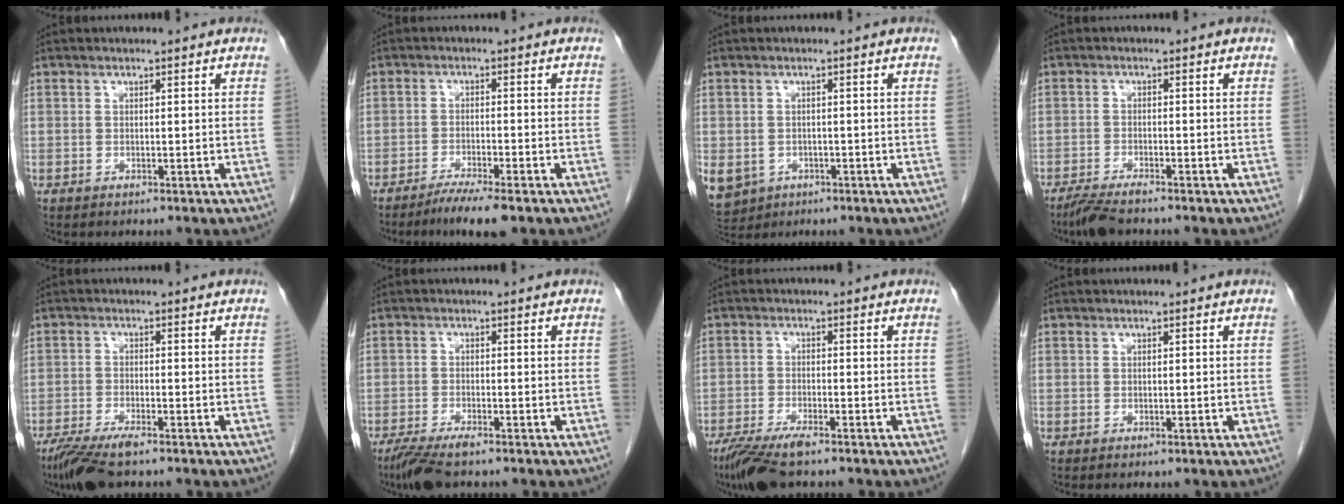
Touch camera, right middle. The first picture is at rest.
{"total": 5.4, "force": [-4.0, 0.1, 3.6], "torque": [-0.058, -0.012, -0.067]}
{"total": 12.4, "force": [-5.0, 10.2, 4.8], "torque": [-0.152, -0.008, -0.062]}
{"total": 3.8, "force": [-3.2, 0.2, 2.0], "torque": [-0.041, -0.011, -0.061]}
{"total": 6.5, "force": [-4.9, 1.0, 4.2], "torque": [-0.076, -0.016, -0.086]}
{"total": 5.3, "force": [-4.0, 0.9, 3.4], "torque": [-0.062, -0.012, -0.070]}
{"total": 7.0, "force": [-5.2, 1.2, 4.5], "torque": [-0.081, -0.017, -0.092]}
{"total": 0.0}